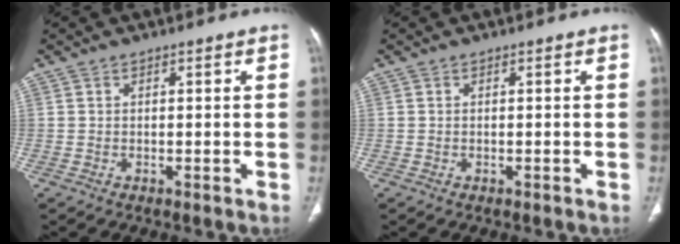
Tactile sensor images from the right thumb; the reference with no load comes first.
{"total": 0.0}